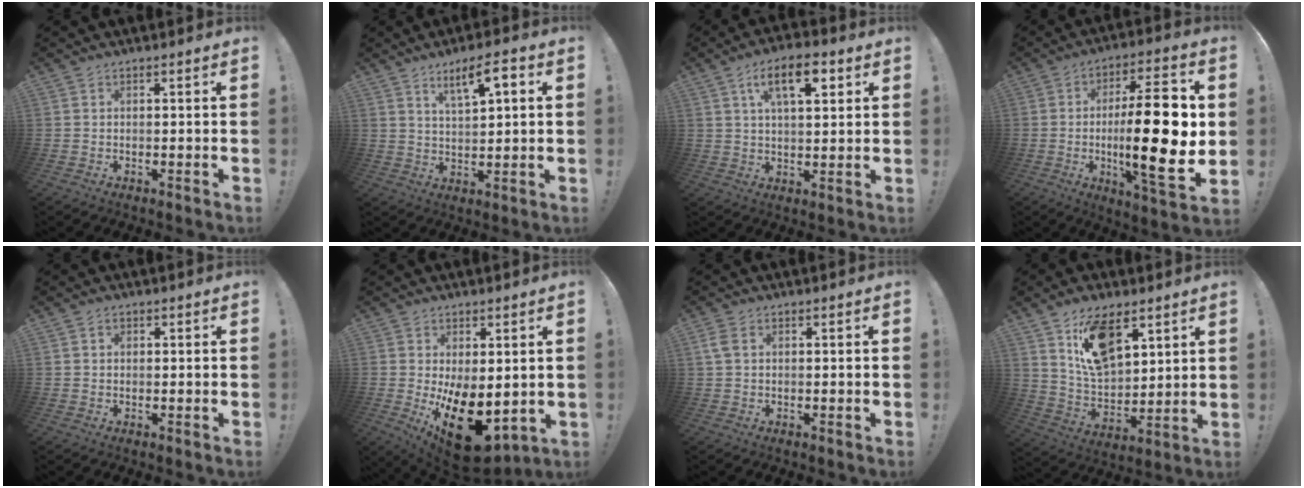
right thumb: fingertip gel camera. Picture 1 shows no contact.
{"total": 8.4, "force": [4.3, 2.2, 6.9], "torque": [-0.108, -0.018, 0.068]}
{"total": 11.3, "force": [4.7, 4.7, 9.1], "torque": [-0.139, -0.005, 0.077]}
{"total": 23.8, "force": [-0.5, 6.4, 23.0], "torque": [-0.373, -0.006, -0.008]}
{"total": 0.7, "force": [0.1, 0.6, 0.3], "torque": [-0.006, 0.002, 0.003]}
{"total": 17.2, "force": [-4.2, 9.0, 14.0], "torque": [-0.191, 0.015, -0.045]}
{"total": 2.8, "force": [1.0, 1.5, 2.1], "torque": [-0.045, 0.005, 0.019]}
{"total": 14.4, "force": [8.7, 7.6, 8.6], "torque": [-0.150, -0.038, 0.164]}